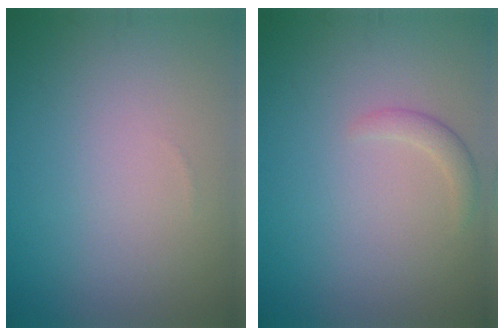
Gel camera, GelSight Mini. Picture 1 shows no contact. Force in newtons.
{"total": 1.2, "press": 1.2, "slide": 0.1}